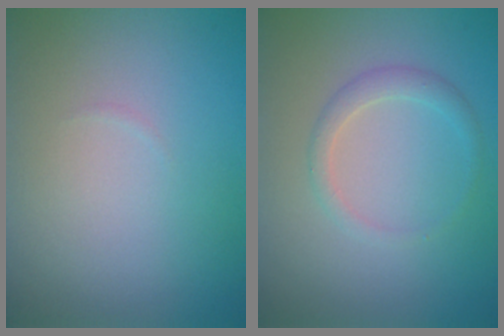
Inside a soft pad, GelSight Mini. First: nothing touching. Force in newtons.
{"total": 1.6, "press": 1.6, "slide": 0.1}